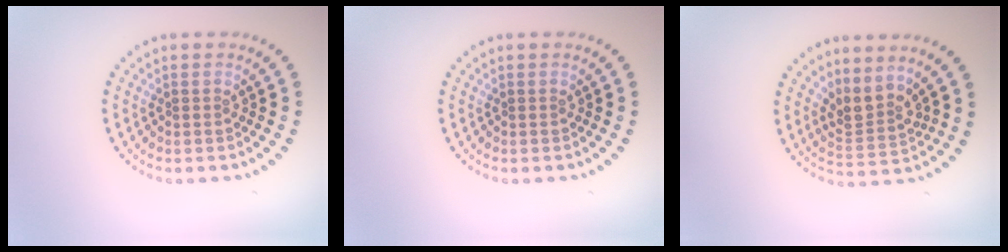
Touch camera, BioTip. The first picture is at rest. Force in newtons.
{"total": 0.0}
{"total": 2.8, "press": 2.0, "slide": 2.0}